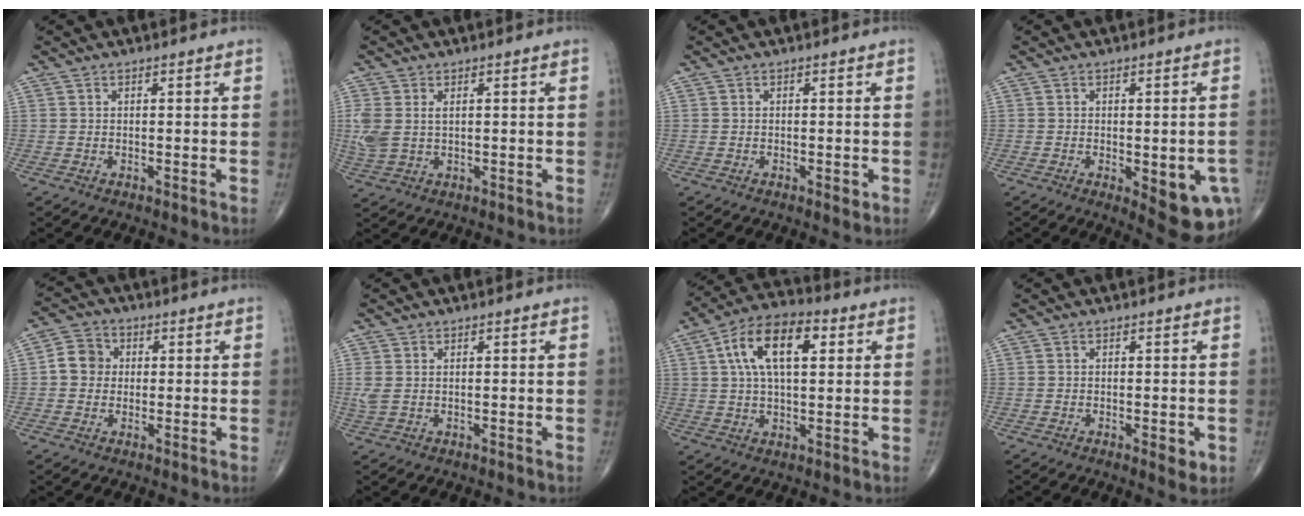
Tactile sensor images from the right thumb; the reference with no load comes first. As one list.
[{"total": 5.6, "force": [0.8, 3.5, 4.3], "torque": [-0.116, 0.007, 0.024]}, {"total": 1.1, "force": [-0.4, 0.4, 0.9], "torque": [-0.013, -0.002, -0.007]}, {"total": 13.9, "force": [-4.4, 5.1, 12.2], "torque": [-0.123, 0.009, -0.035]}, {"total": 5.4, "force": [0.2, 4.9, 2.3], "torque": [-0.026, 0.012, -0.006]}, {"total": 2.1, "force": [0.3, 1.3, 1.6], "torque": [-0.054, 0.010, 0.010]}, {"total": 13.6, "force": [3.9, 6.7, 11.2], "torque": [-0.195, 0.019, 0.063]}, {"total": 2.8, "force": [-0.9, 1.0, 2.4], "torque": [-0.029, -0.004, -0.011]}]